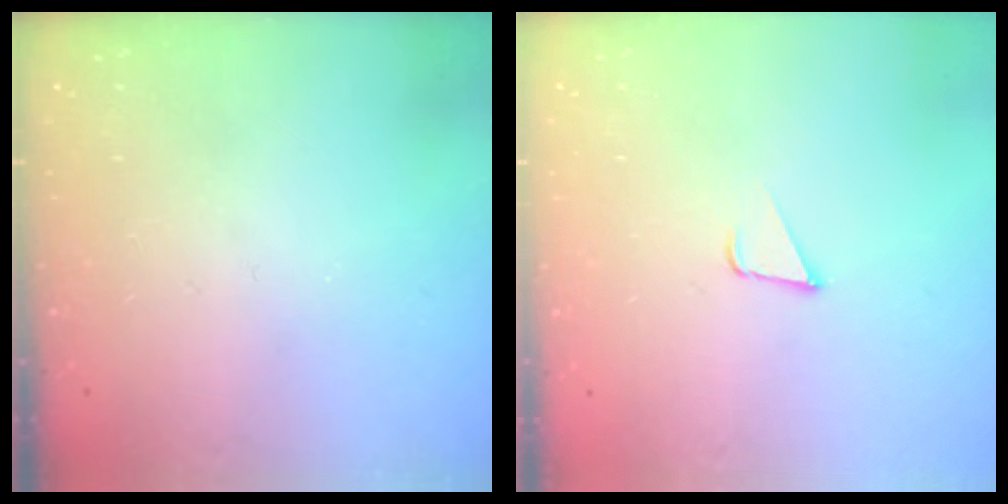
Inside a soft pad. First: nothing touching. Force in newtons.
{"total": 2.4, "press": 2.4, "slide": 0.2}